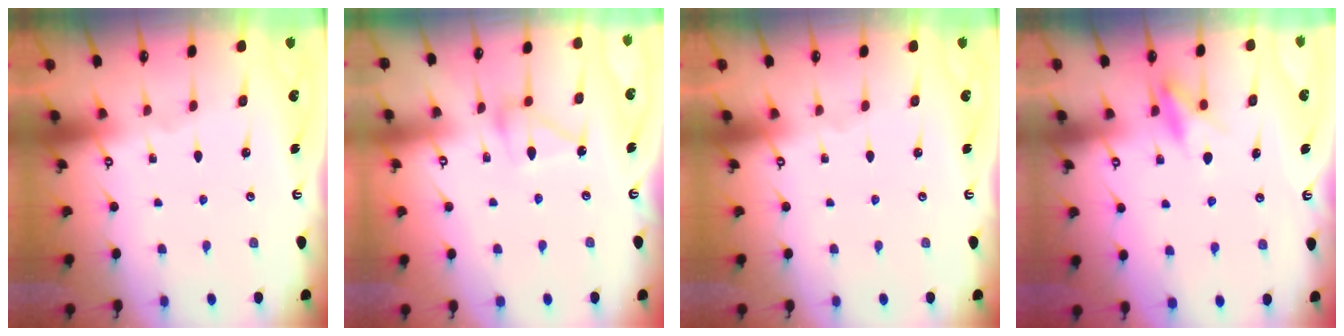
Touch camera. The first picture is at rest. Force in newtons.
{"total": 11.4, "press": 11.4, "slide": 0.5}
{"total": 0.0}
{"total": 6.9, "press": 6.8, "slide": 0.9}